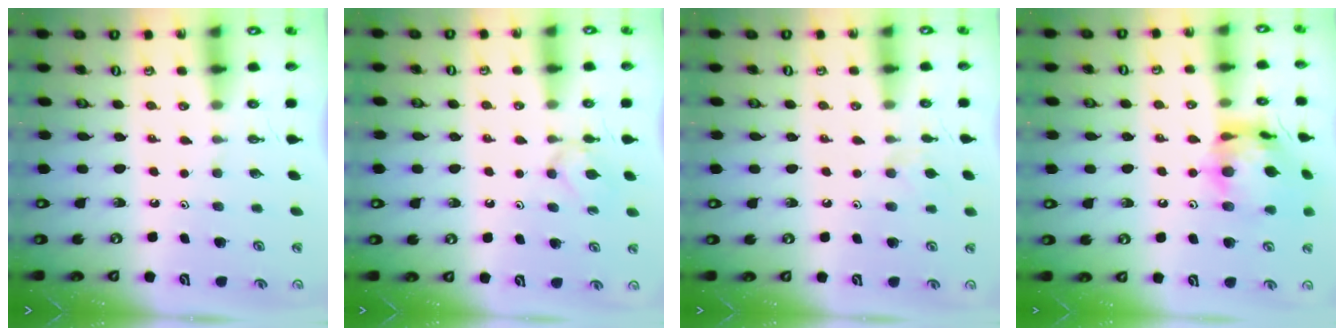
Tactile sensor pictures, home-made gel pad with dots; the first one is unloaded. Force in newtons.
{"total": 4.2, "press": 4.2, "slide": 0.5}
{"total": 3.9, "press": 3.9, "slide": 0.7}
{"total": 16.6, "press": 16.6, "slide": 1.5}